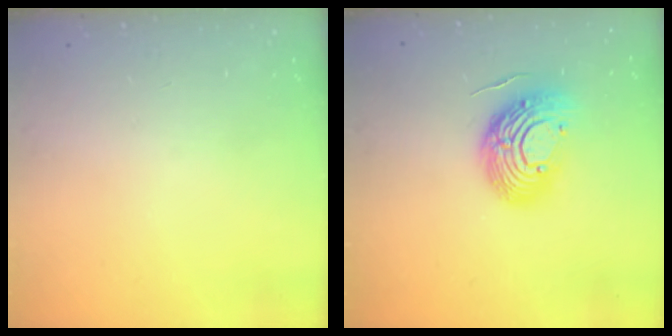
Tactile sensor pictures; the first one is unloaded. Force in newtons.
{"total": 15.9, "press": 15.9, "slide": 1.3}